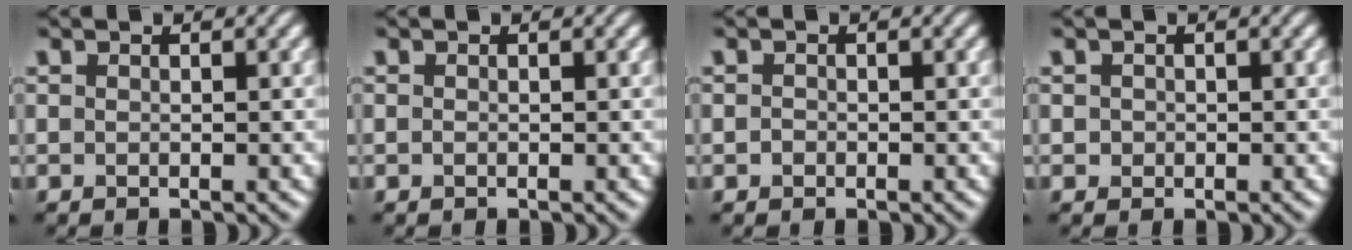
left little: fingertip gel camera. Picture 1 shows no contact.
{"total": 0.0}
{"total": 0.6, "force": [-0.2, 0.5, 0.2], "torque": [-0.002, -0.003, -0.006]}
{"total": 0.7, "force": [0.0, 0.7, 0.2], "torque": [0.001, -0.001, -0.002]}